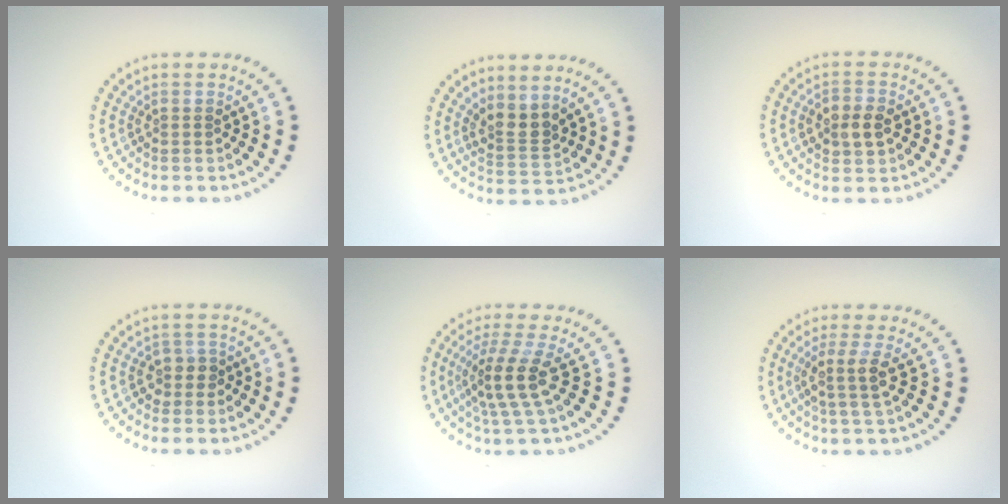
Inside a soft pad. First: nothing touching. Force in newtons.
{"total": 2.6, "press": 2.0, "slide": 1.6}
{"total": 2.8, "press": 2.8, "slide": 0.1}
{"total": 1.7, "press": 1.4, "slide": 0.9}
{"total": 3.9, "press": 2.9, "slide": 2.6}
{"total": 2.6, "press": 1.9, "slide": 1.7}